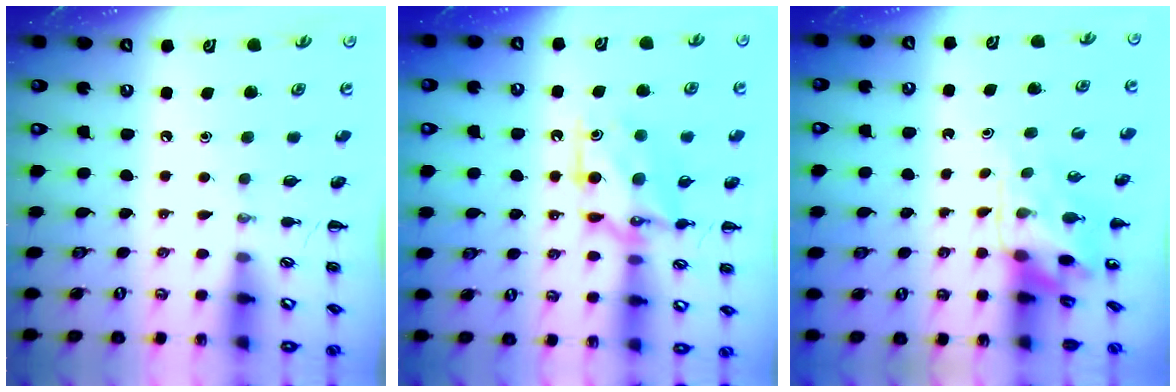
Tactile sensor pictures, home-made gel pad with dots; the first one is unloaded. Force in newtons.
{"total": 11.9, "press": 11.9, "slide": 0.5}
{"total": 3.9, "press": 3.8, "slide": 0.9}